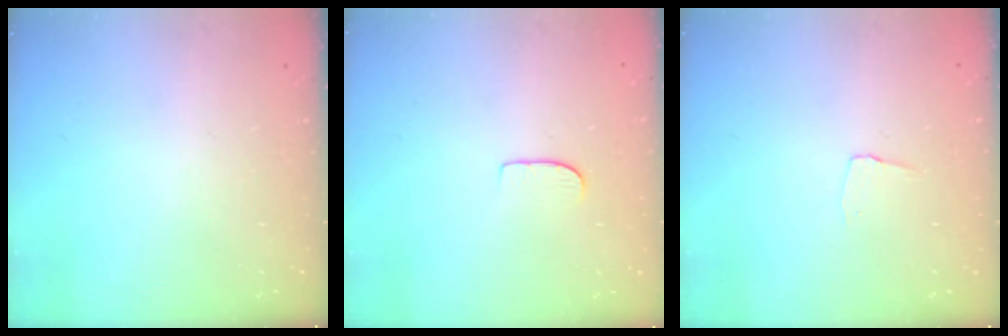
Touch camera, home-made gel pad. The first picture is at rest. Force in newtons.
{"total": 6.1, "press": 6.1, "slide": 0.5}
{"total": 3.5, "press": 3.4, "slide": 0.2}